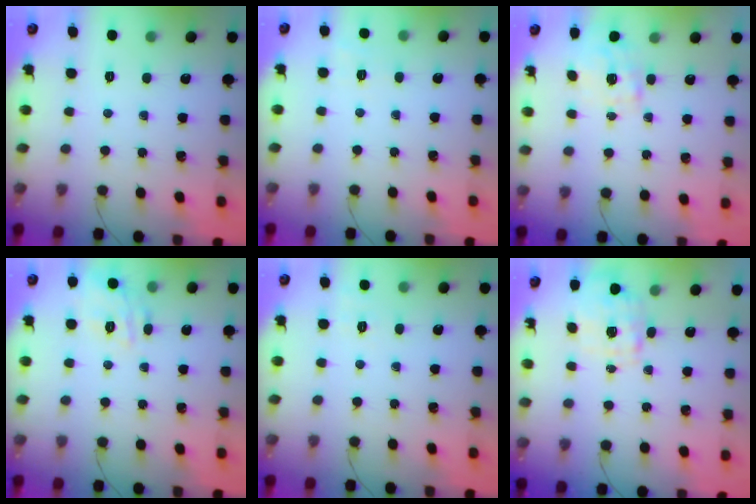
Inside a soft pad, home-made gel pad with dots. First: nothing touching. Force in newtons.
{"total": 5.0, "press": 4.8, "slide": 1.5}
{"total": 1.1, "press": 1.0, "slide": 0.5}
{"total": 11.3, "press": 11.3, "slide": 0.8}
{"total": 2.1, "press": 1.2, "slide": 1.8}
{"total": 1.7, "press": 1.6, "slide": 0.5}